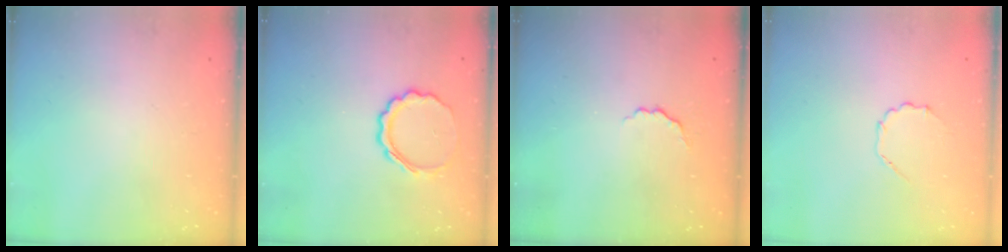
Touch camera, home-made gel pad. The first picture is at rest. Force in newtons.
{"total": 8.3, "press": 8.1, "slide": 1.9}
{"total": 3.3, "press": 3.1, "slide": 1.0}
{"total": 3.4, "press": 3.1, "slide": 1.3}